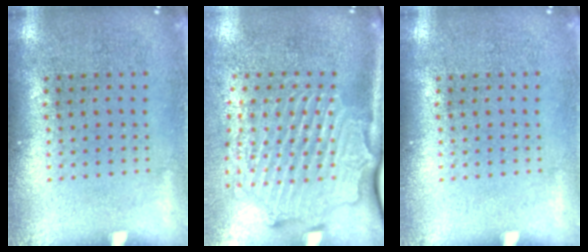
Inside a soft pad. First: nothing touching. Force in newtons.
{"total": 3.0, "press": 2.3, "slide": 2.0}
{"total": 0.0}